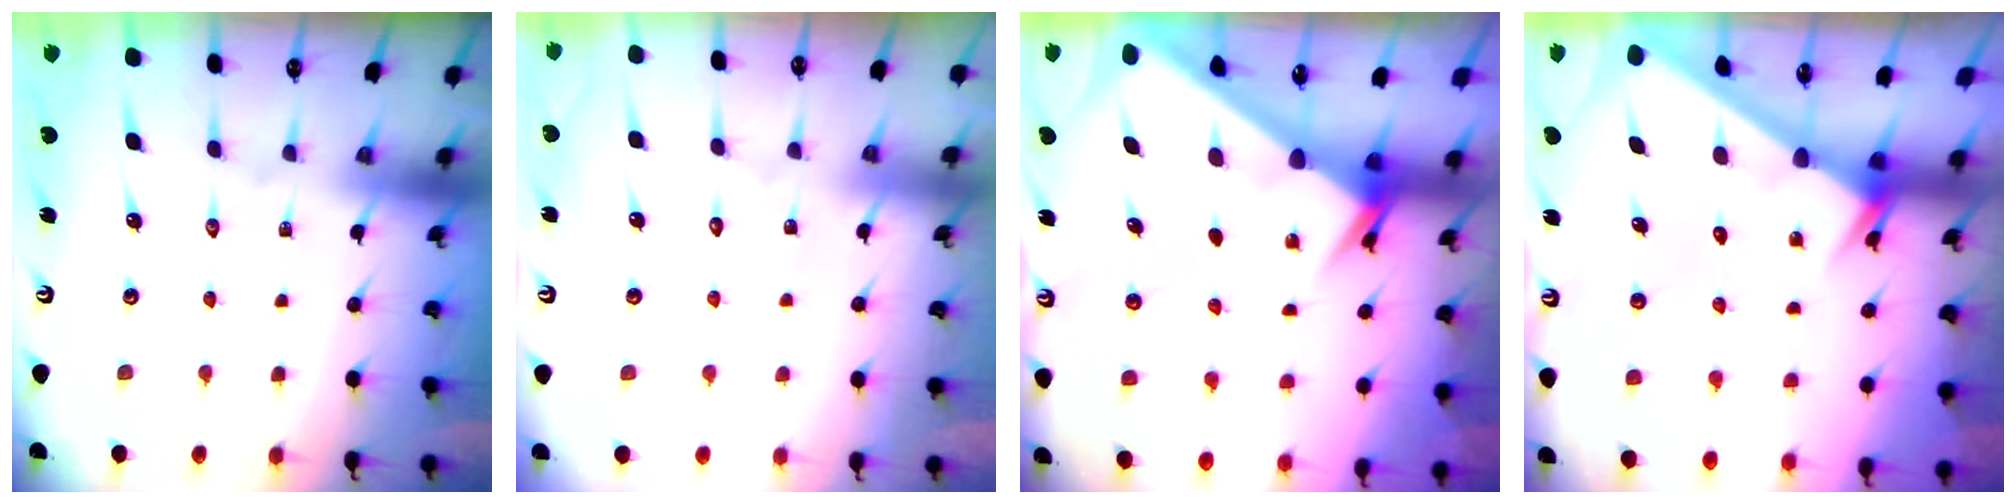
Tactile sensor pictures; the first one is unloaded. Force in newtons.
{"total": 3.5, "press": 3.4, "slide": 0.4}
{"total": 2.4, "press": 2.4, "slide": 0.3}
{"total": 2.5, "press": 2.5, "slide": 0.0}